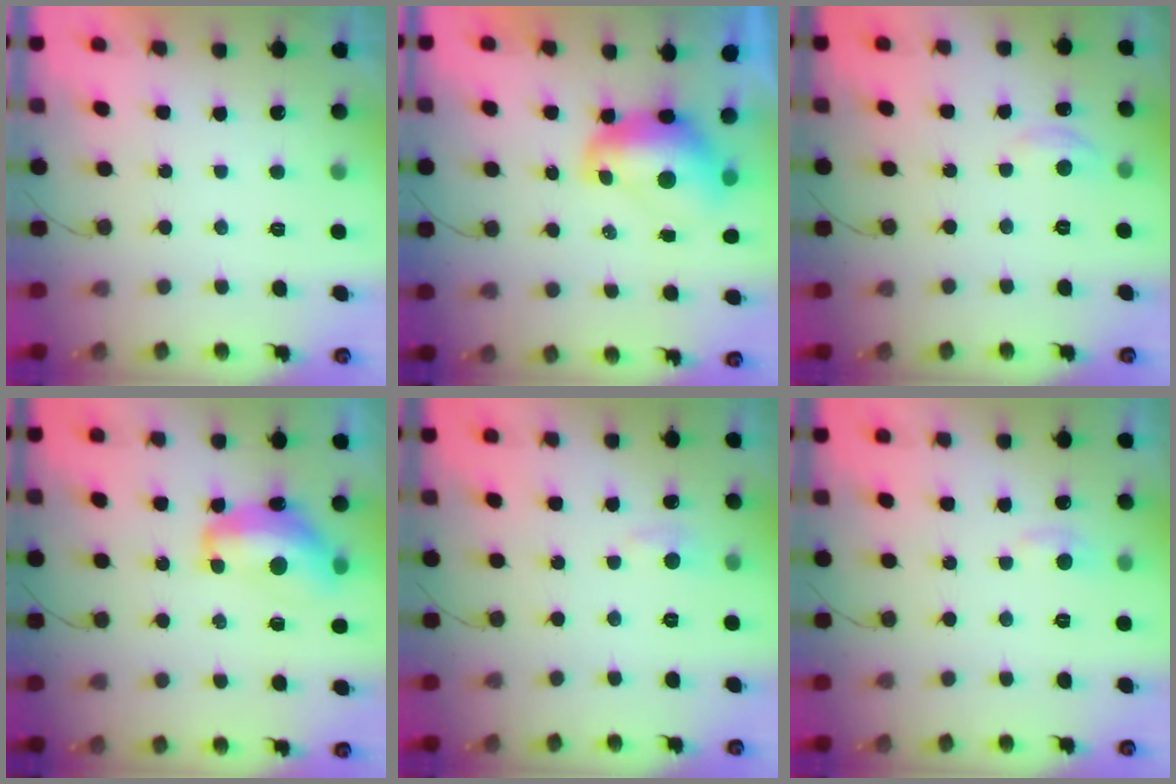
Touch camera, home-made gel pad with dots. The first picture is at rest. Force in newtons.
{"total": 8.7, "press": 8.6, "slide": 1.1}
{"total": 2.7, "press": 2.7, "slide": 0.3}
{"total": 12.6, "press": 12.6, "slide": 1.3}
{"total": 4.5, "press": 4.4, "slide": 0.5}
{"total": 4.5, "press": 4.4, "slide": 0.7}